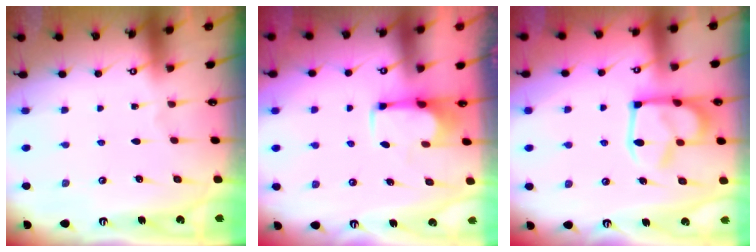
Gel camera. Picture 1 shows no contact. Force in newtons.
{"total": 2.5, "press": 2.3, "slide": 0.9}
{"total": 9.7, "press": 9.6, "slide": 1.2}